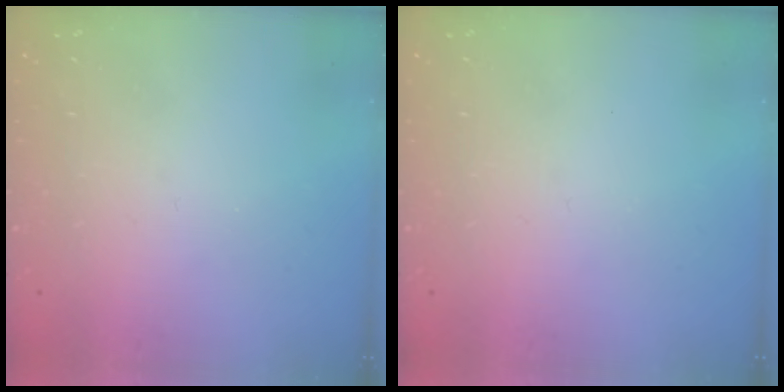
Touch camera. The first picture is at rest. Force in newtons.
{"total": 0.0}